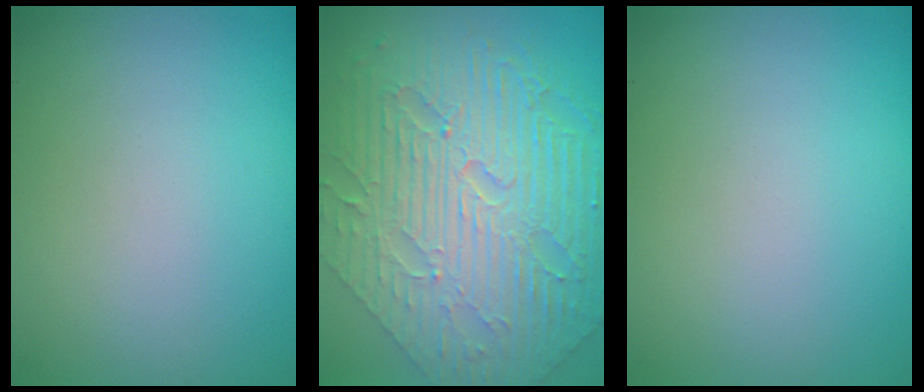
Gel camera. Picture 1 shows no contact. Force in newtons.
{"total": 11.2, "press": 7.3, "slide": 8.4}
{"total": 0.0}